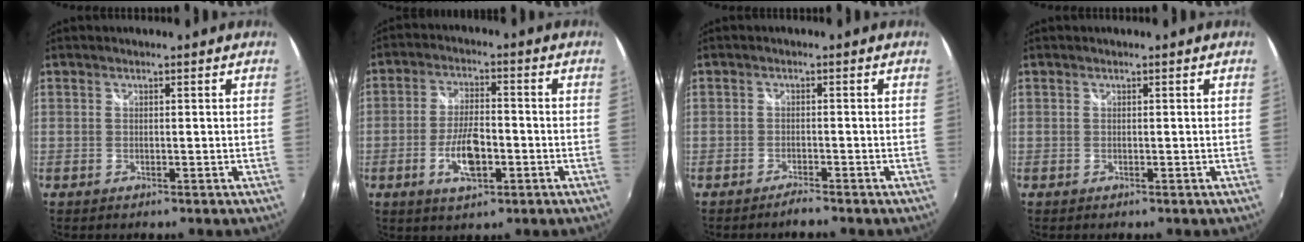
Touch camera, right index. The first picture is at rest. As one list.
[{"total": 8.1, "force": [-2.9, 3.1, 6.9], "torque": [-0.139, -0.003, -0.050]}, {"total": 1.8, "force": [-1.7, -0.1, 0.5], "torque": [-0.019, -0.006, -0.035]}, {"total": 0.0}]